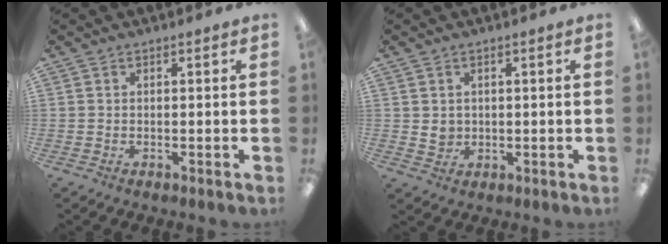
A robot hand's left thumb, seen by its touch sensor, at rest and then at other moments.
{"total": 2.9, "force": [0.9, 2.6, 0.9], "torque": [-0.012, 0.001, 0.015]}